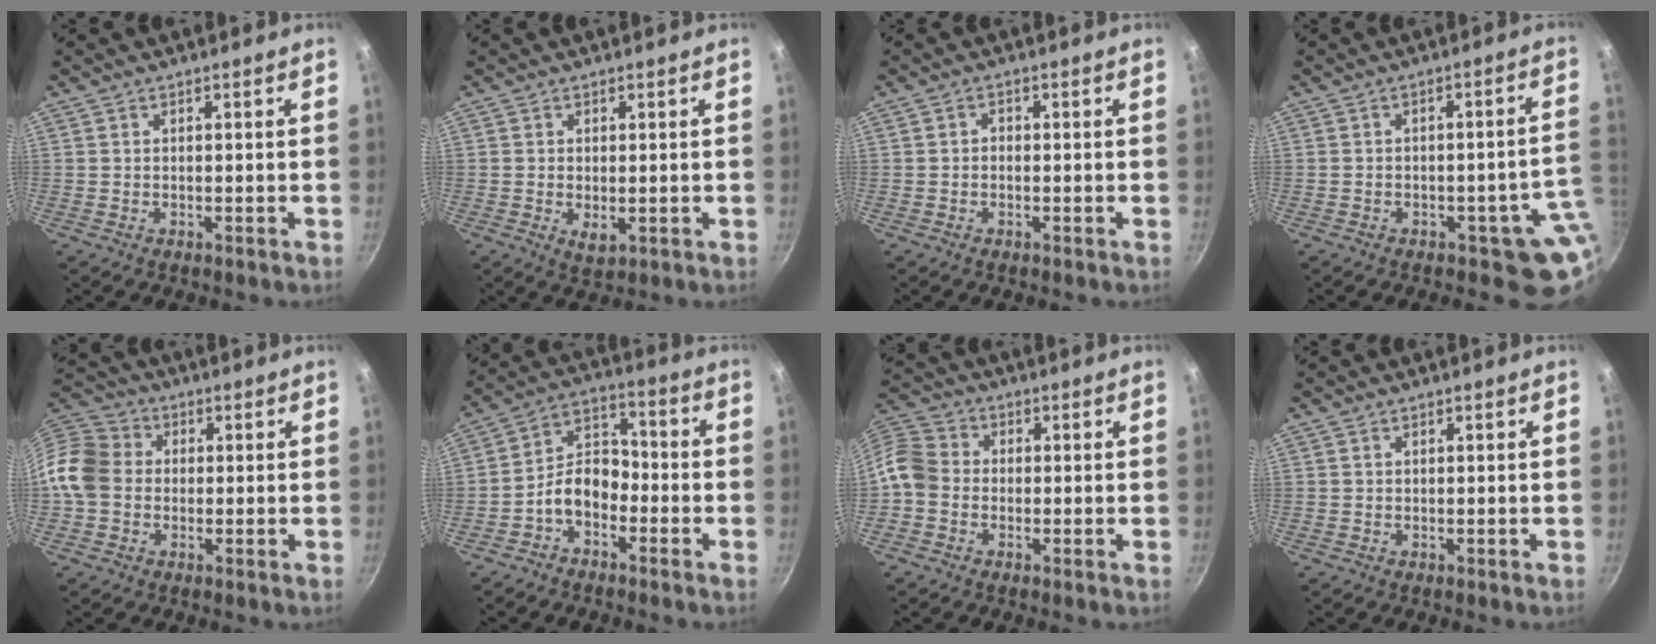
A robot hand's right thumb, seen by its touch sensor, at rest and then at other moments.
{"total": 3.1, "force": [-0.3, 1.8, 2.5], "torque": [-0.040, -0.010, -0.001]}
{"total": 1.1, "force": [-0.4, 0.9, 0.5], "torque": [-0.009, 0.006, -0.007]}
{"total": 7.6, "force": [-1.7, 4.4, 6.0], "torque": [-0.014, 0.022, -0.016]}
{"total": 10.7, "force": [-0.8, 9.0, 5.7], "torque": [-0.083, 0.021, -0.037]}
{"total": 8.3, "force": [-3.7, 5.5, 5.0], "torque": [-0.064, 0.053, -0.083]}
{"total": 7.5, "force": [-1.8, 6.2, 3.9], "torque": [-0.056, 0.024, -0.059]}
{"total": 0.0}